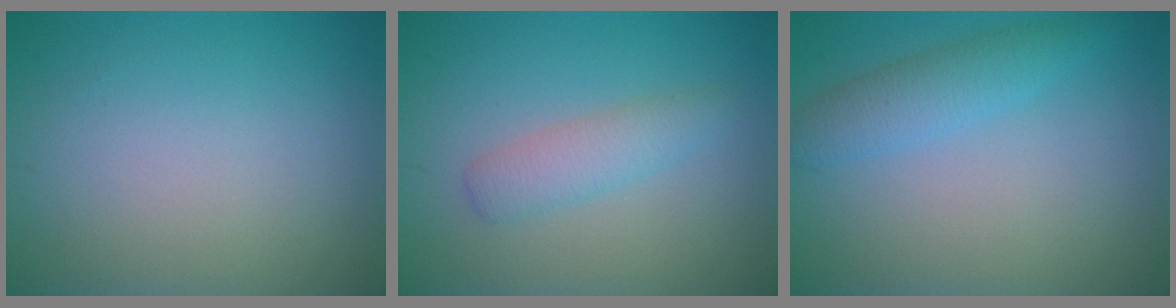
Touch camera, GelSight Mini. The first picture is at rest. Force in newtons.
{"total": 2.4, "press": 2.4, "slide": 0.0}
{"total": 2.7, "press": 2.7, "slide": 0.1}